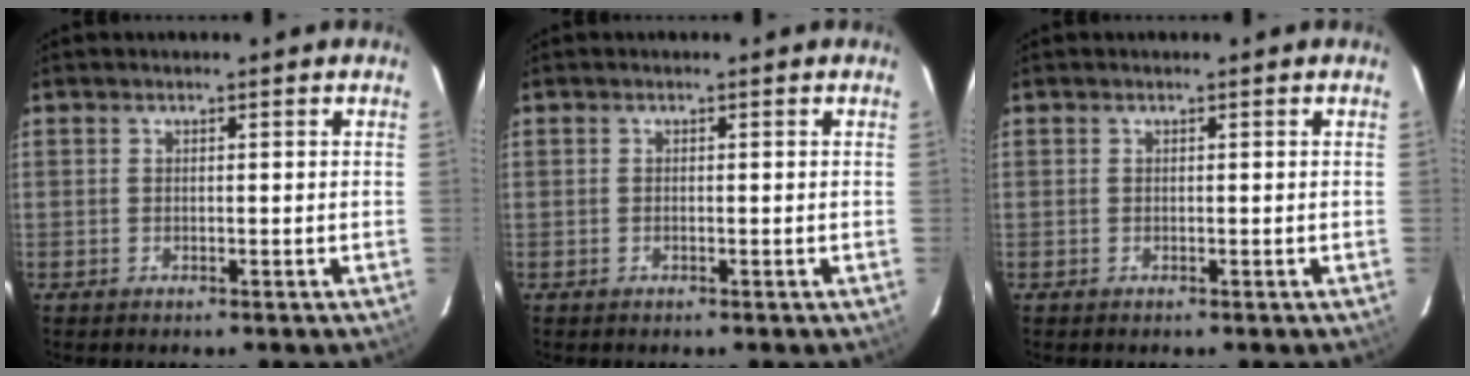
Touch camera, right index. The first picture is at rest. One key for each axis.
{"total": 0.0}
{"total": 0.0}